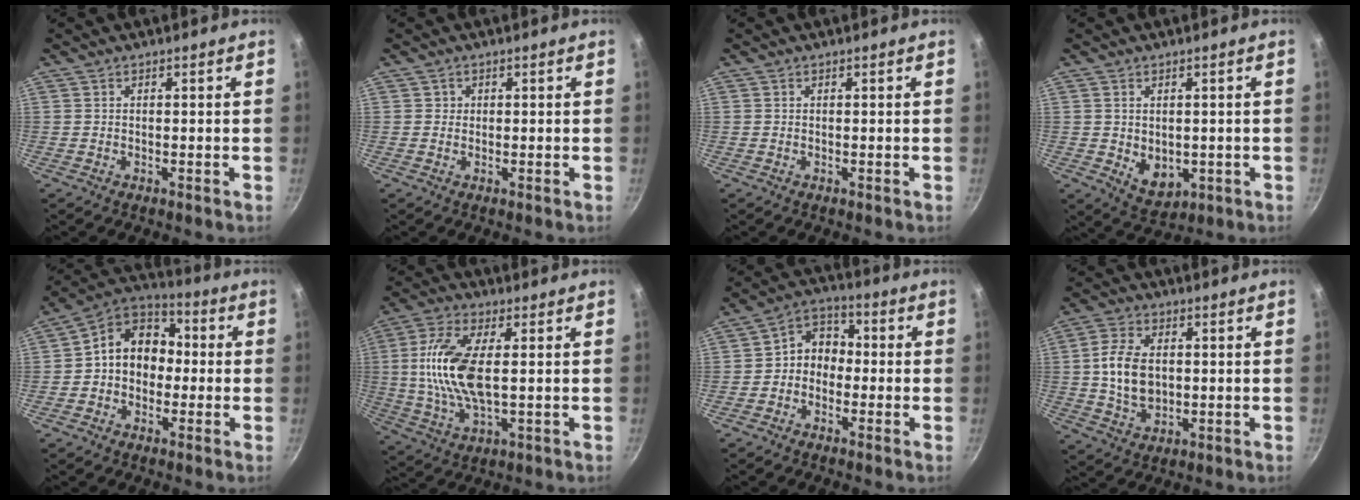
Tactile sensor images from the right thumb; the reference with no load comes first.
{"total": 1.0, "force": [0.2, 1.0, 0.1], "torque": [0.007, 0.003, 0.001]}
{"total": 0.0}
{"total": 5.9, "force": [-0.3, 4.4, 4.0], "torque": [-0.047, -0.014, 0.008]}
{"total": 12.1, "force": [-0.3, 9.7, 7.3], "torque": [-0.073, 0.043, -0.029]}
{"total": 13.9, "force": [1.3, 6.0, 12.5], "torque": [-0.255, 0.003, 0.022]}
{"total": 6.7, "force": [-1.2, 5.6, 3.7], "torque": [-0.024, 0.032, -0.038]}
{"total": 9.6, "force": [0.6, 6.3, 7.2], "torque": [-0.129, 0.003, 0.013]}